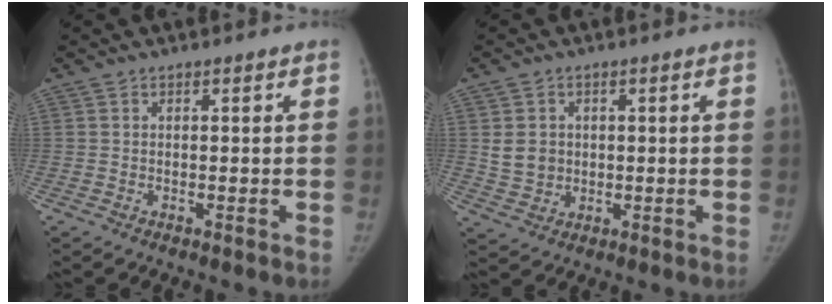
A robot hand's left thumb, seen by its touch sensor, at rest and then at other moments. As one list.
[{"total": 5.0, "force": [0.7, 4.5, 2.2], "torque": [-0.021, -0.003, 0.023]}]